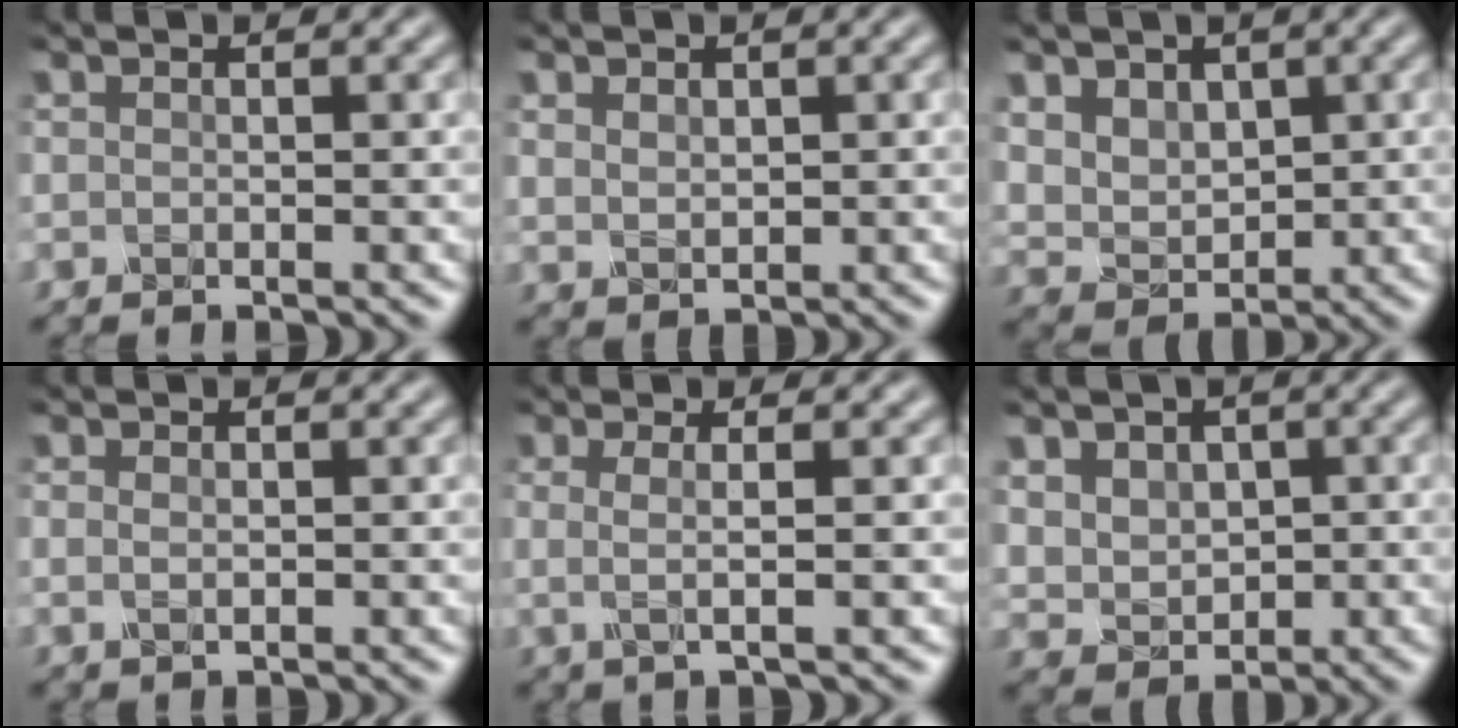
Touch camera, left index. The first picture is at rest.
{"total": 1.5, "force": [0.7, 1.1, 0.8], "torque": [-0.016, -0.003, 0.018]}
{"total": 4.5, "force": [2.0, 3.5, 2.0], "torque": [-0.059, -0.009, 0.051]}
{"total": 1.0, "force": [0.1, 0.6, 0.8], "torque": [-0.018, -0.001, 0.002]}
{"total": 2.4, "force": [0.1, 0.7, 2.3], "torque": [-0.045, -0.002, -0.002]}
{"total": 4.6, "force": [1.3, 3.8, 2.3], "torque": [-0.054, 0.001, 0.027]}